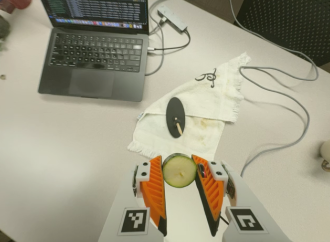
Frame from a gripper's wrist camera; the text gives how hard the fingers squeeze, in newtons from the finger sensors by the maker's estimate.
{"total": 10.4, "left": 10.1, "right": 10.7}